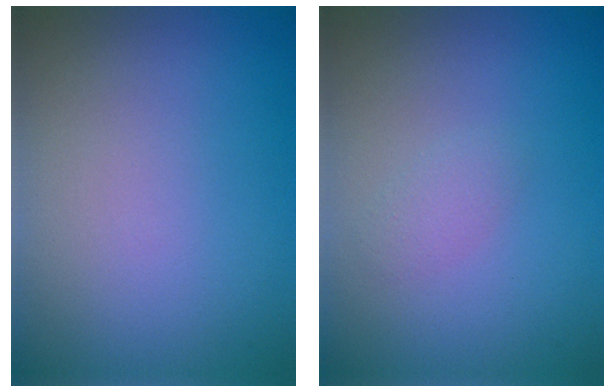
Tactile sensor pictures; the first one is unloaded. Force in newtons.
{"total": 1.0, "press": 1.0, "slide": 0.1}